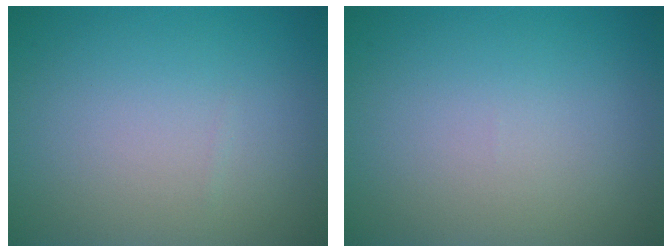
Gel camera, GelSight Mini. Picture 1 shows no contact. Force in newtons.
{"total": 0.0}